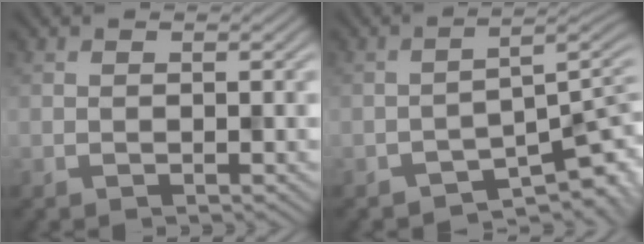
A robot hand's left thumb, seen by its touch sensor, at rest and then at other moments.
{"total": 6.8, "force": [-4.2, 2.0, 4.8], "torque": [-0.061, -0.002, -0.071]}